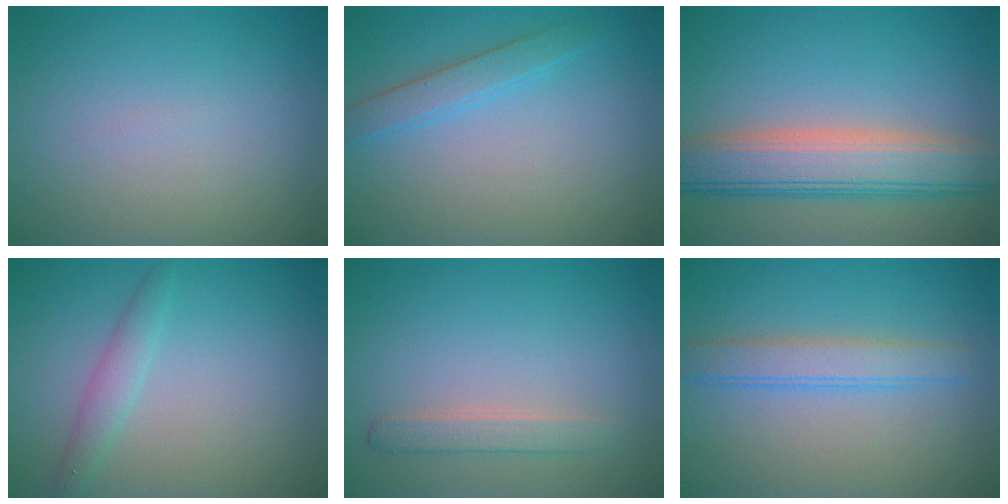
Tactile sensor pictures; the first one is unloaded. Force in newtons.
{"total": 2.1, "press": 2.1, "slide": 0.1}
{"total": 7.2, "press": 7.2, "slide": 0.1}
{"total": 1.8, "press": 1.8, "slide": 0.0}
{"total": 1.8, "press": 1.8, "slide": 0.1}
{"total": 3.0, "press": 3.0, "slide": 0.0}